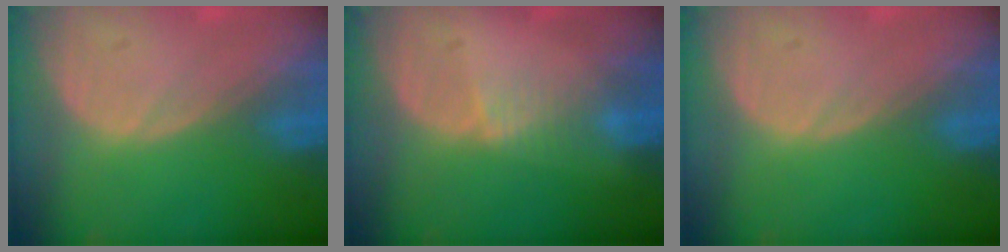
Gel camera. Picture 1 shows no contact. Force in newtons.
{"total": 1.6, "press": 1.6, "slide": 0.3}
{"total": 0.0}